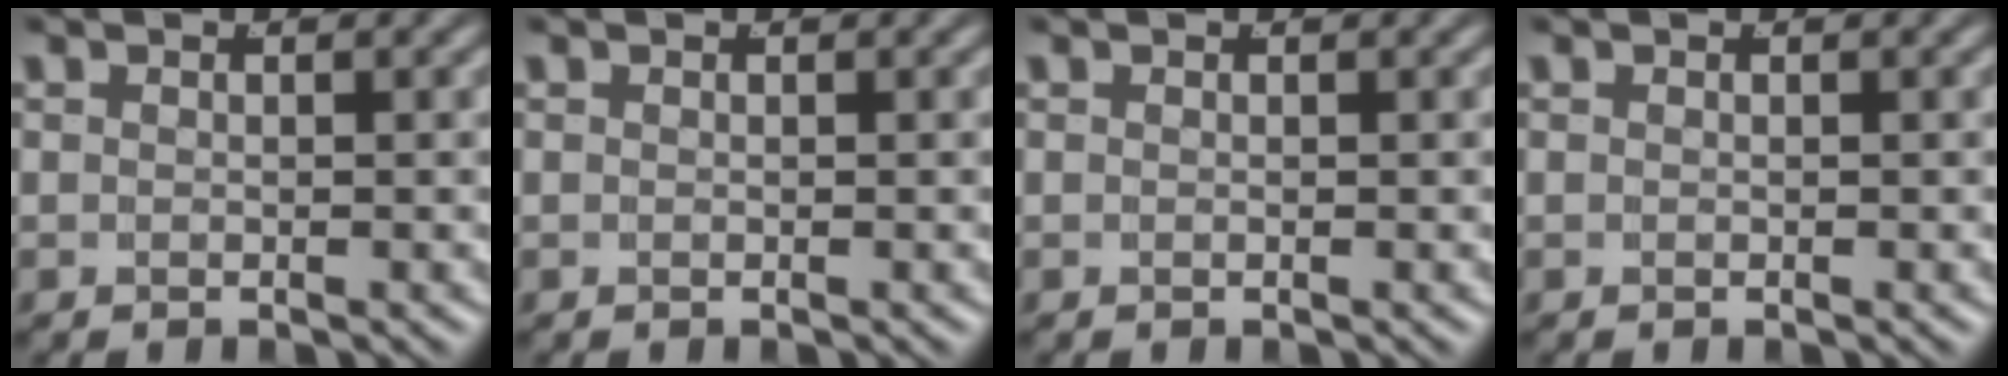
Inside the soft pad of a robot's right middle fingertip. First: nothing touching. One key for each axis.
{"total": 0.0}
{"total": 0.0}
{"total": 0.0}